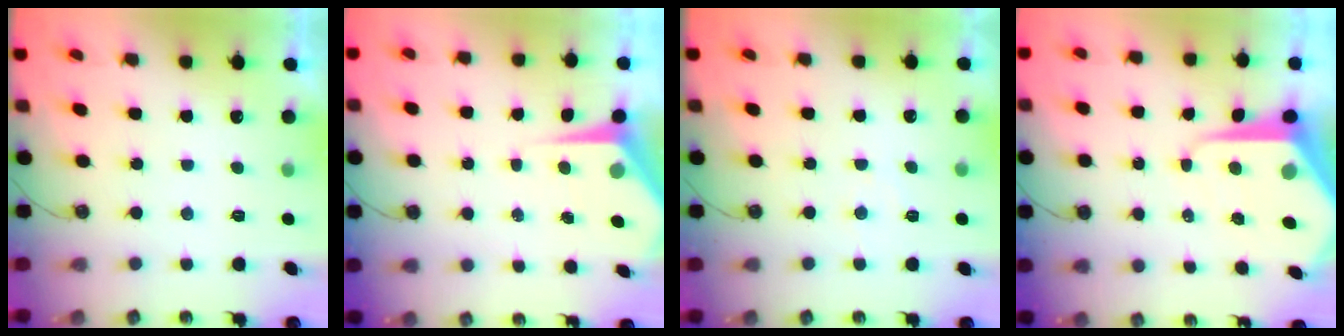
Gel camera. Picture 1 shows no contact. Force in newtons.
{"total": 5.3, "press": 5.3, "slide": 0.1}
{"total": 3.6, "press": 3.5, "slide": 0.6}
{"total": 12.7, "press": 12.6, "slide": 1.0}